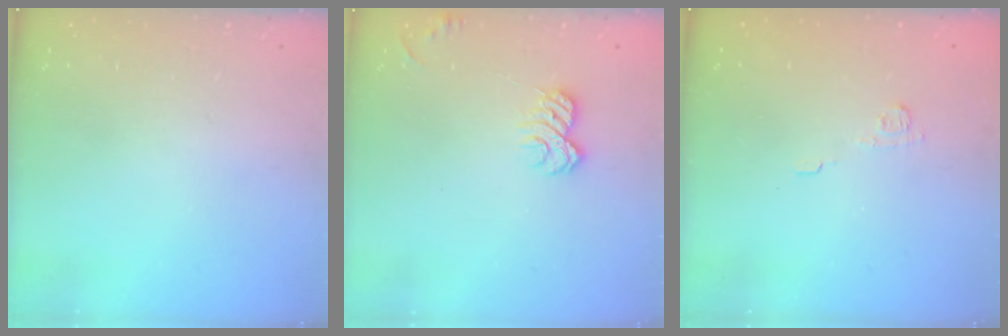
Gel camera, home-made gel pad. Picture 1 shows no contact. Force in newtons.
{"total": 6.6, "press": 6.6, "slide": 0.9}
{"total": 3.8, "press": 3.6, "slide": 1.1}